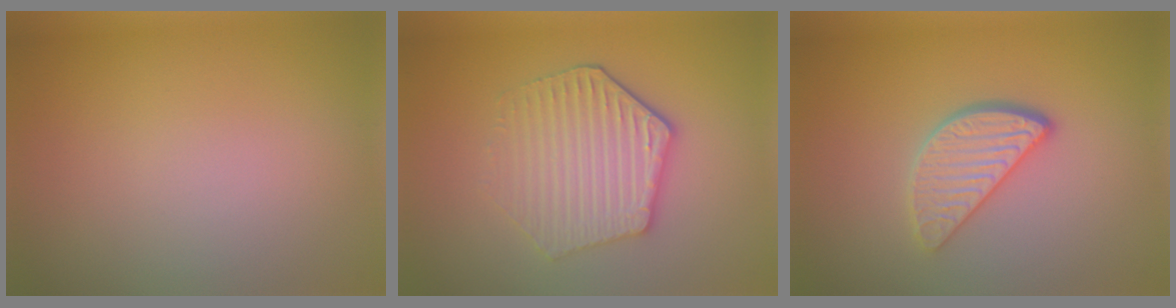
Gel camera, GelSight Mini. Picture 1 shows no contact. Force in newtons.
{"total": 4.7, "press": 4.1, "slide": 2.2}
{"total": 3.6, "press": 2.9, "slide": 2.1}